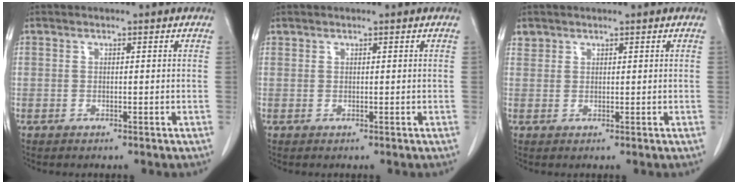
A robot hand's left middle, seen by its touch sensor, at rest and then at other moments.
{"total": 0.0}
{"total": 1.2, "force": [1.0, 0.8, -0.1], "torque": [0.010, 0.006, 0.016]}